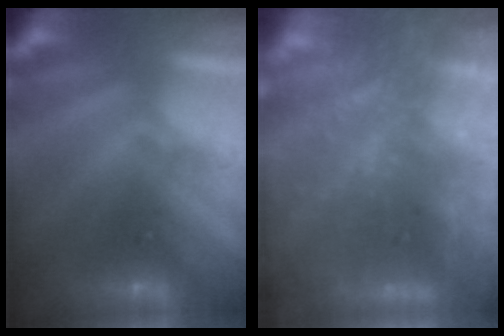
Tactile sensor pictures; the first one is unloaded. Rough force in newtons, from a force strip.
{"total": 5.8}